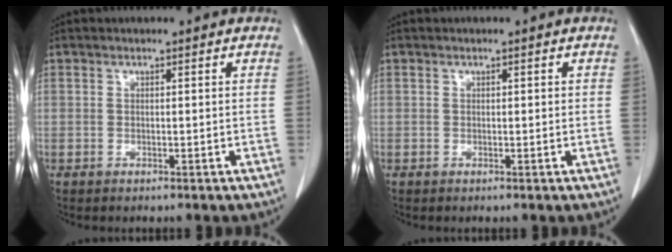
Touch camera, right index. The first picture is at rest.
{"total": 0.5, "force": [0.1, 0.2, 0.4], "torque": [-0.006, 0.001, 0.002]}